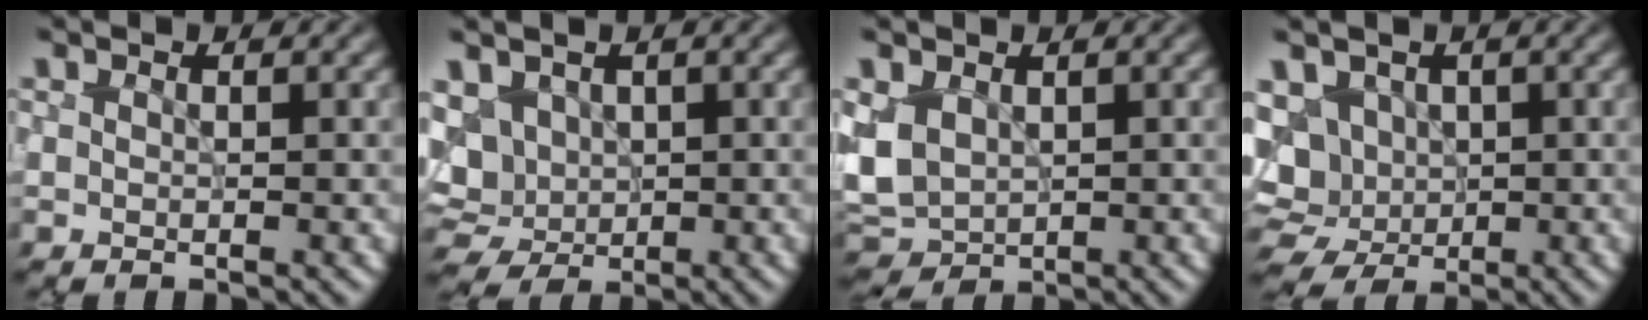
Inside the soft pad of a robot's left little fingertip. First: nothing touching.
{"total": 7.2, "force": [1.4, 5.8, 4.1], "torque": [-0.092, 0.010, 0.023]}
{"total": 4.0, "force": [0.3, 3.0, 2.6], "torque": [-0.061, -0.004, 0.006]}
{"total": 9.9, "force": [0.6, 8.5, 5.0], "torque": [-0.093, 0.013, -0.011]}